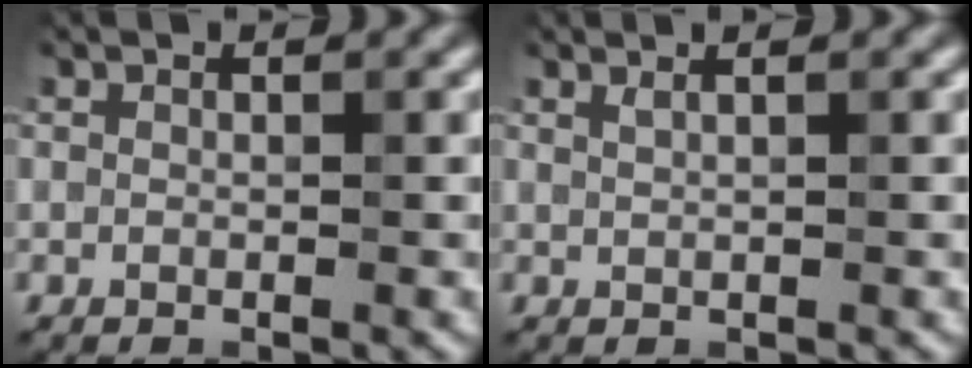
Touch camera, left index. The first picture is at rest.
{"total": 1.8, "force": [1.1, 0.7, 1.2], "torque": [-0.003, -0.001, 0.000]}